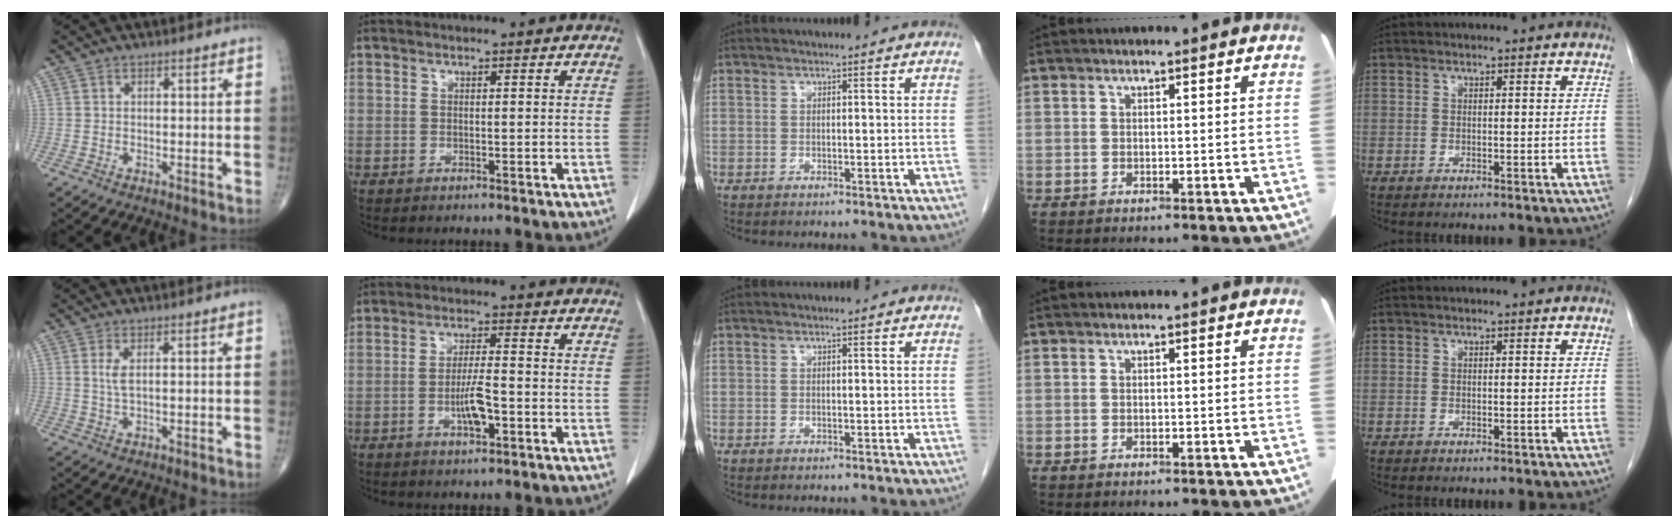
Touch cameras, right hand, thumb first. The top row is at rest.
{"thumb": {"total": 2.4, "force": [0.8, 0.7, 2.2], "torque": [-0.049, -0.005, 0.022]}, "index": {"total": 4.9, "force": [-1.7, 1.0, 4.5], "torque": [-0.084, 0.000, -0.029]}}